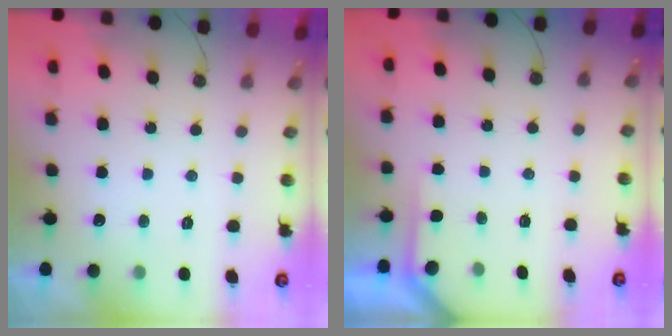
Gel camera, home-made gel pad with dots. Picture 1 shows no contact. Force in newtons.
{"total": 1.7, "press": 1.7, "slide": 0.3}